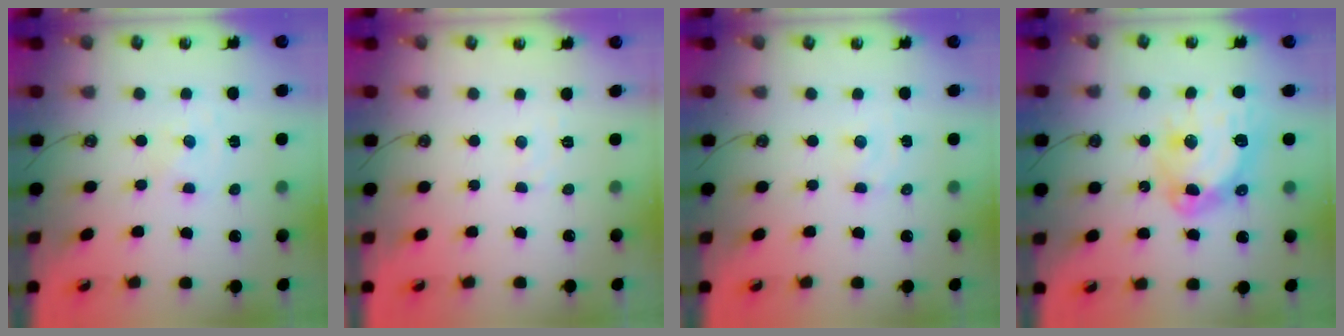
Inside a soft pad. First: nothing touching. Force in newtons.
{"total": 3.9, "press": 3.9, "slide": 0.4}
{"total": 3.2, "press": 3.2, "slide": 0.4}
{"total": 15.7, "press": 15.6, "slide": 1.6}